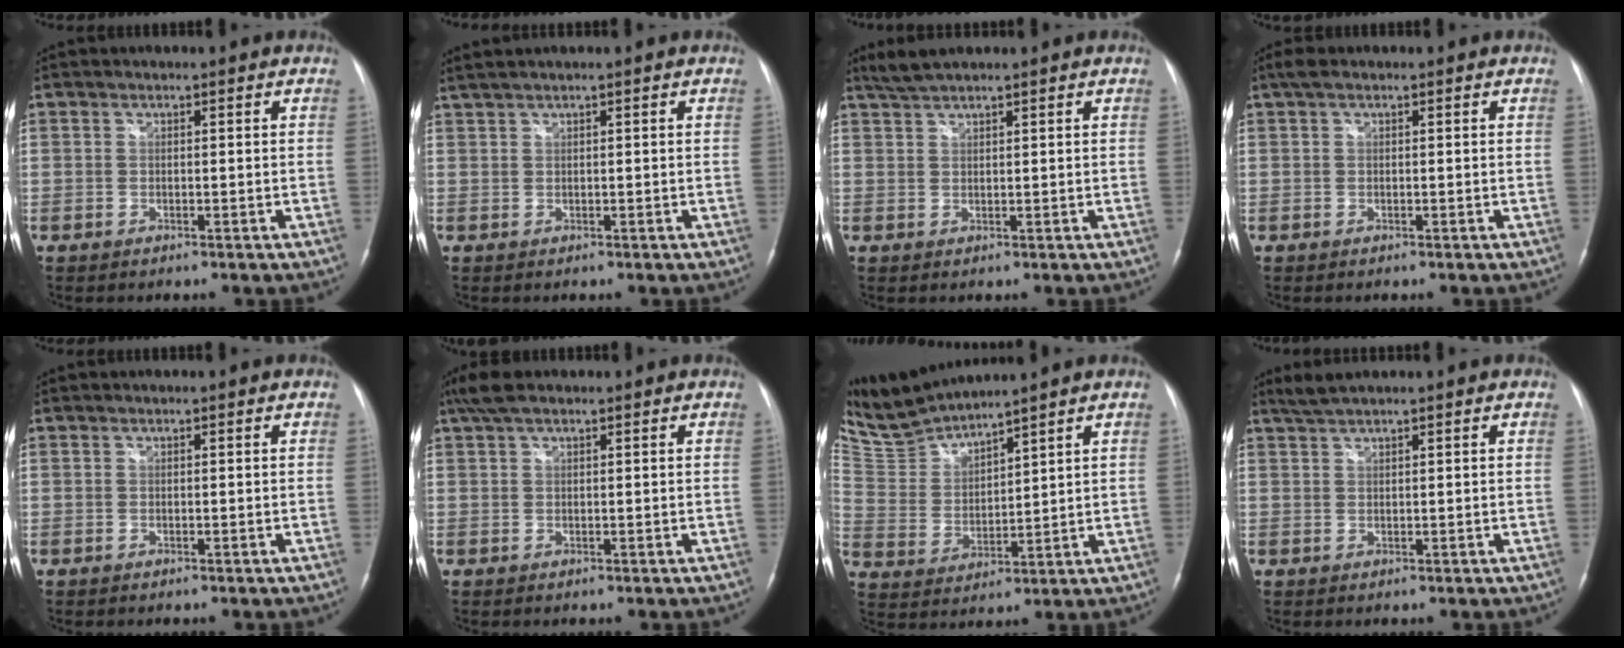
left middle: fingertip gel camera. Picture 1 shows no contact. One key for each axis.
{"total": 2.7, "fx": 2.1, "fy": -0.2, "fz": 1.6, "tx": -0.038, "ty": 0.024, "tz": 0.046}
{"total": 3.0, "fx": 2.7, "fy": 0.0, "fz": 1.3, "tx": -0.033, "ty": 0.010, "tz": 0.057}
{"total": 1.8, "fx": 1.1, "fy": 0.7, "fz": 1.2, "tx": -0.028, "ty": 0.024, "tz": 0.020}
{"total": 0.0}
{"total": 4.0, "fx": 2.9, "fy": 1.2, "fz": 2.5, "tx": -0.058, "ty": 0.026, "tz": 0.057}
{"total": 8.2, "fx": 8.2, "fy": -0.3, "fz": 0.9, "tx": -0.045, "ty": 0.008, "tz": 0.183}
{"total": 2.3, "fx": 2.1, "fy": -0.2, "fz": 1.0, "tx": -0.026, "ty": 0.010, "tz": 0.045}